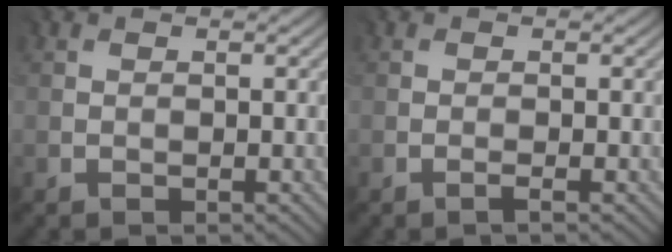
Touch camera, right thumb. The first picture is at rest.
{"total": 0.7, "force": [-0.4, -0.5, 0.3], "torque": [-0.005, 0.000, -0.009]}